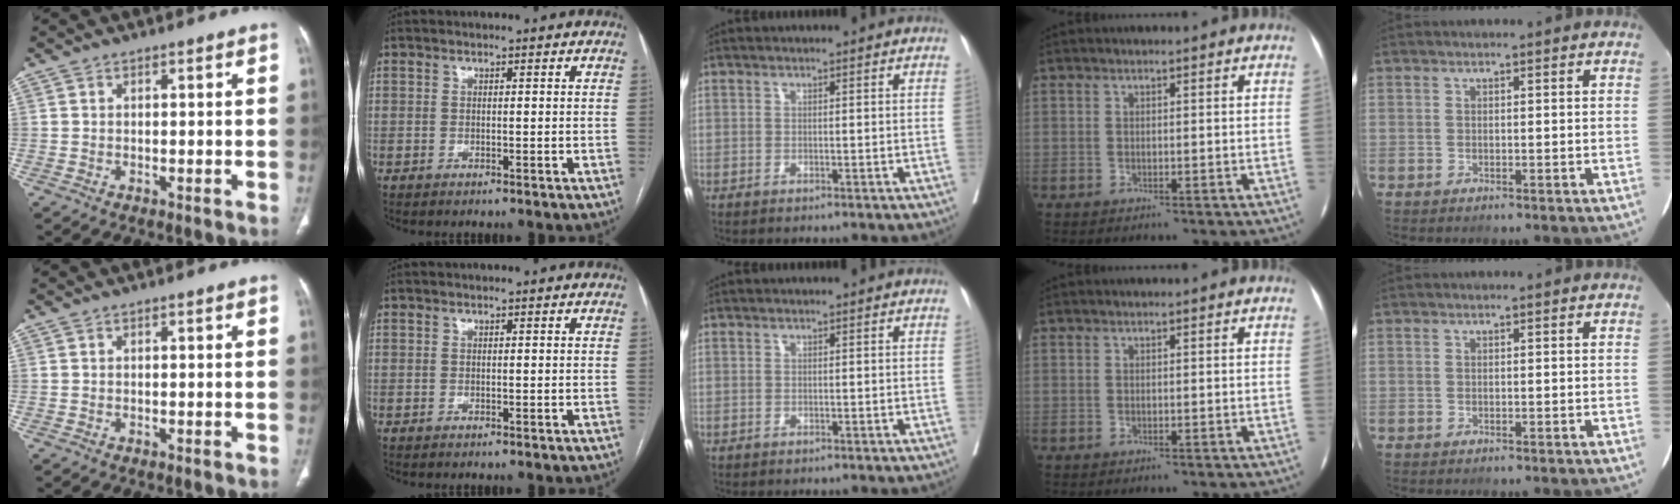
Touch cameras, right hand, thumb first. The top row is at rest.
{}